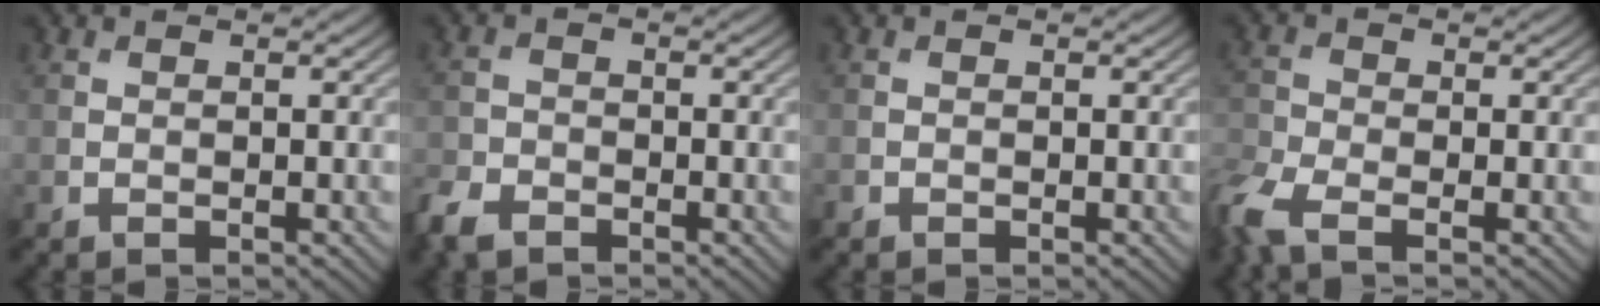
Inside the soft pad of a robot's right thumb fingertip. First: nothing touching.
{"total": 4.0, "force": [-3.1, 2.1, 1.6], "torque": [-0.041, -0.010, -0.071]}
{"total": 0.0}
{"total": 5.0, "force": [-3.3, 1.9, 3.3], "torque": [-0.084, -0.014, -0.084]}